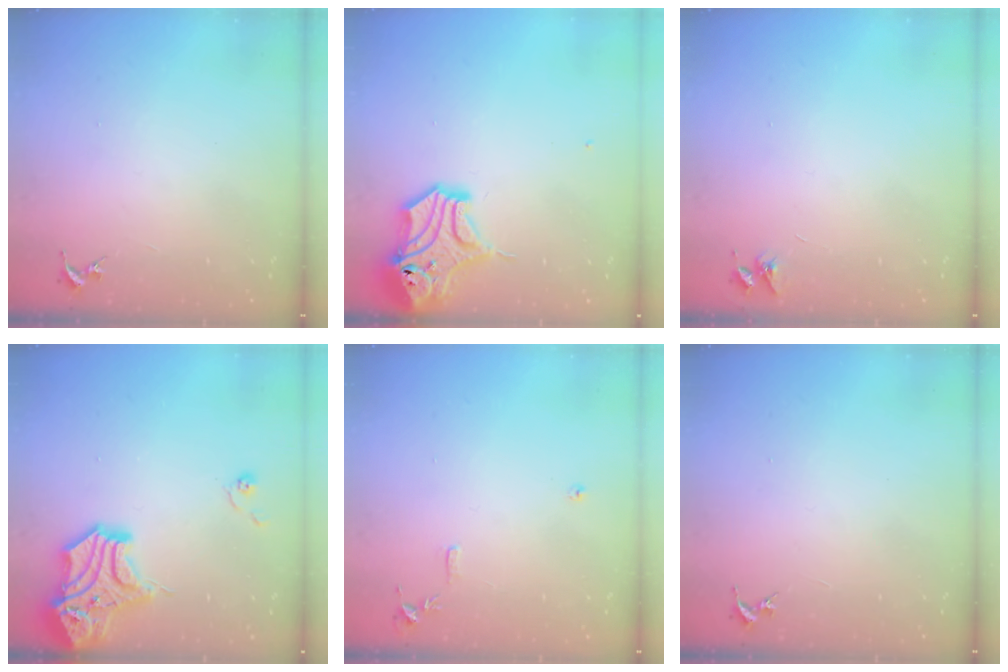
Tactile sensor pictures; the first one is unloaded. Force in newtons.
{"total": 14.8, "press": 14.7, "slide": 2.2}
{"total": 3.6, "press": 3.6, "slide": 0.5}
{"total": 15.8, "press": 15.6, "slide": 2.4}
{"total": 7.8, "press": 7.8, "slide": 0.8}
{"total": 0.0}